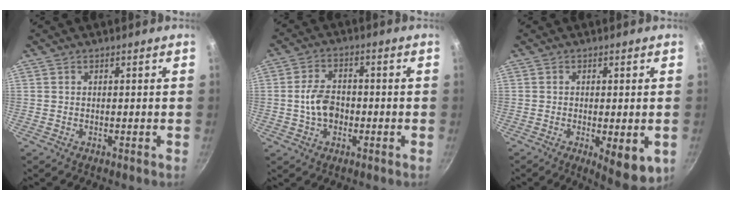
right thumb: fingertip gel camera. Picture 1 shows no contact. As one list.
[{"total": 6.5, "force": [-1.0, 4.5, 4.6], "torque": [-0.075, 0.017, -0.021]}, {"total": 8.3, "force": [-2.4, 2.8, 7.4], "torque": [-0.099, -0.018, -0.030]}]